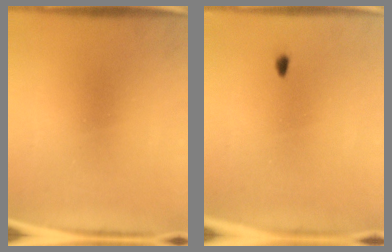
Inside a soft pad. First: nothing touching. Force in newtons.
{"total": 0.6}